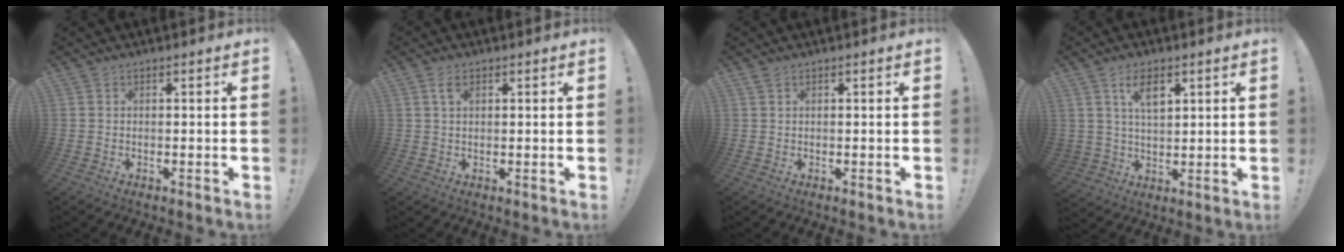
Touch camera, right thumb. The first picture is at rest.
{"total": 2.8, "force": [1.3, 1.4, 2.1], "torque": [-0.035, -0.001, 0.021]}
{"total": 1.0, "force": [0.7, 0.3, 0.7], "torque": [-0.014, 0.001, 0.013]}
{"total": 8.0, "force": [4.5, 5.0, 4.4], "torque": [-0.074, -0.018, 0.082]}